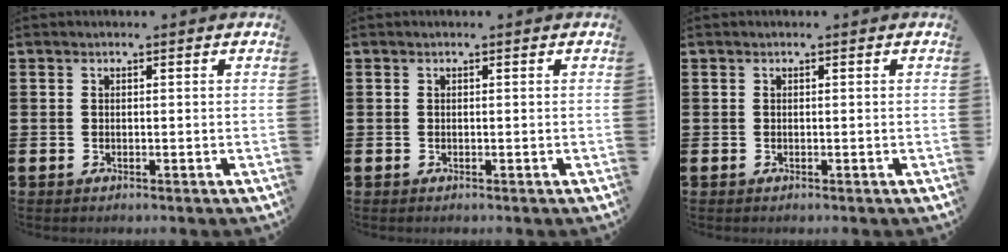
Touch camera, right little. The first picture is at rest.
{"total": 0.0}
{"total": 0.0}